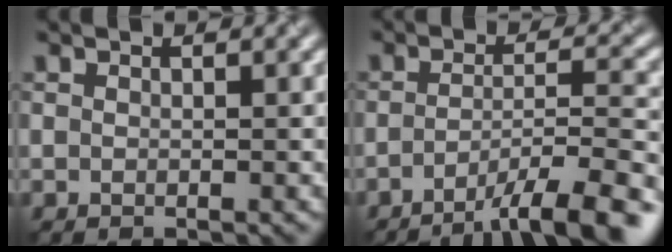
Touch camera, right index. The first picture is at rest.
{"total": 8.2, "force": [-5.3, 1.5, 6.0], "torque": [-0.083, 0.006, -0.083]}